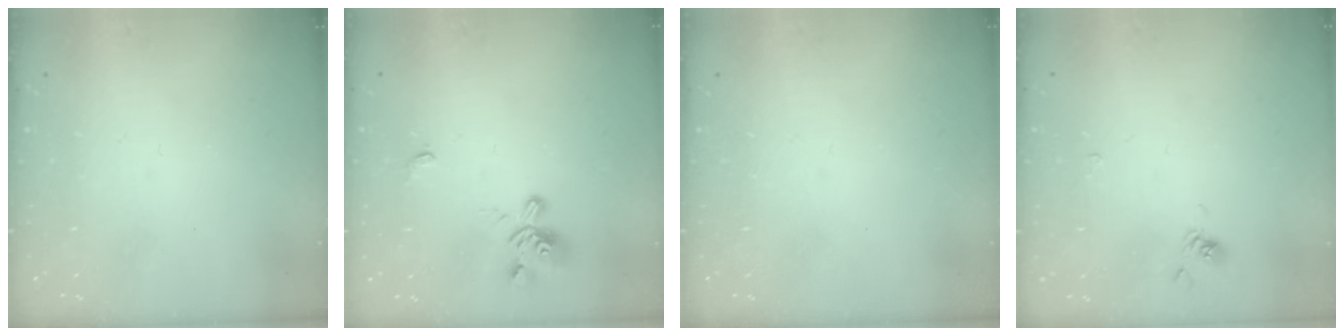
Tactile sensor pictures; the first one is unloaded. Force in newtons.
{"total": 1.7, "press": 1.0, "slide": 1.3}
{"total": 0.0}
{"total": 2.9, "press": 2.8, "slide": 0.5}